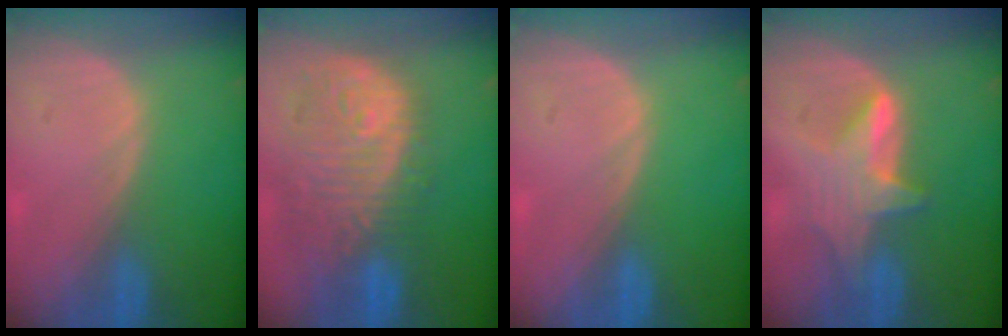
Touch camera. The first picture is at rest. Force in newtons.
{"total": 12.0, "press": 10.7, "slide": 5.5}
{"total": 0.0}
{"total": 6.0, "press": 5.9, "slide": 1.1}